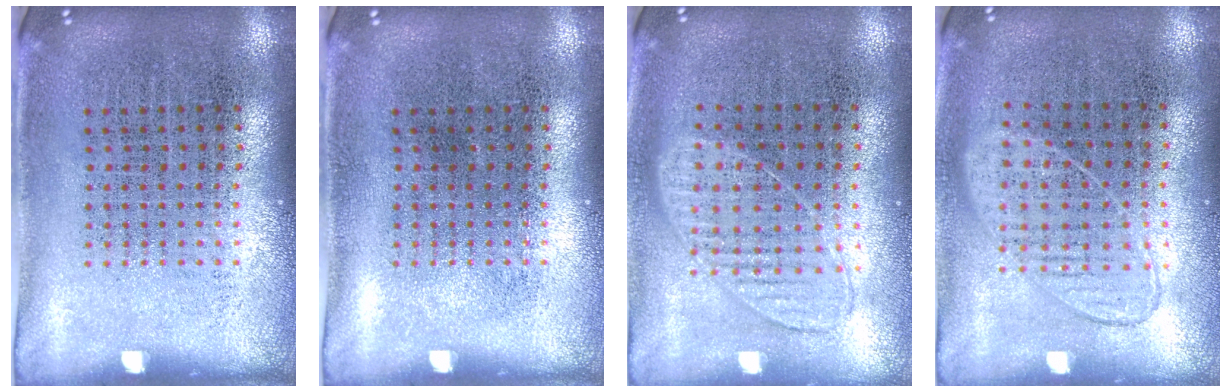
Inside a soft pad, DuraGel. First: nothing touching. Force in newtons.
{"total": 0.0}
{"total": 0.9, "press": 0.9, "slide": 0.4}
{"total": 0.9, "press": 0.8, "slide": 0.4}